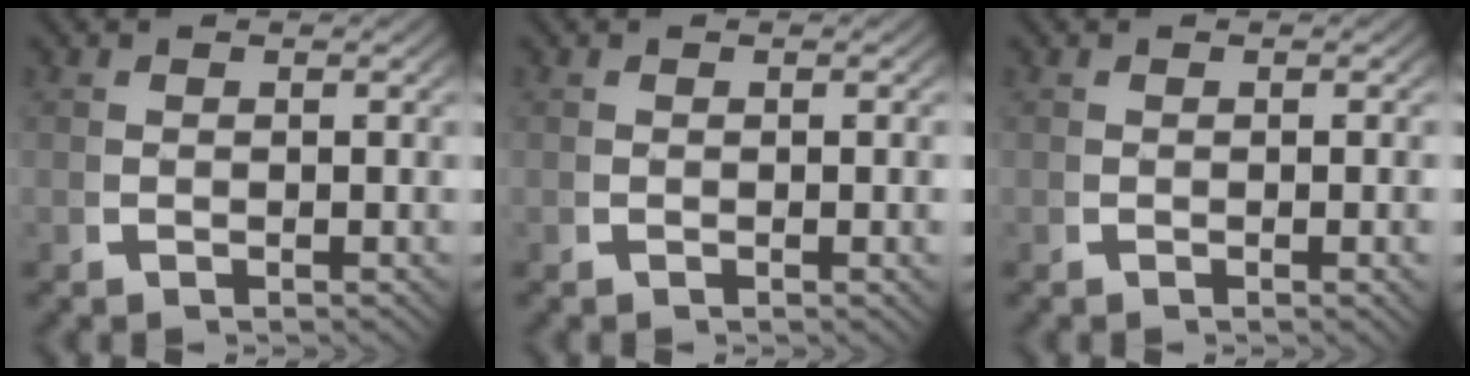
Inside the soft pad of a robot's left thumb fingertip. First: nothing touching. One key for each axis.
{"total": 0.5, "fx": -0.1, "fy": 0.0, "fz": 0.5, "tx": -0.008, "ty": -0.001, "tz": -0.001}
{"total": 0.9, "fx": -0.1, "fy": 0.0, "fz": 0.8, "tx": -0.013, "ty": 0.000, "tz": -0.003}